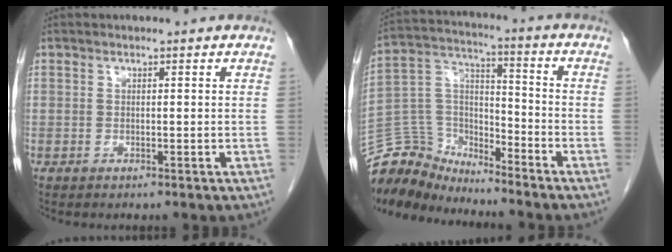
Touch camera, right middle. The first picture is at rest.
{"total": 11.5, "force": [-11.2, 2.3, 0.3], "torque": [-0.013, 0.045, -0.222]}